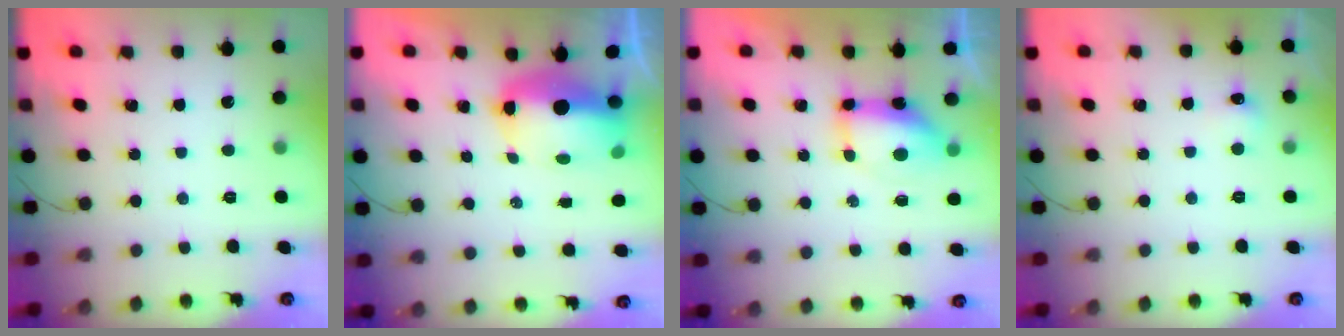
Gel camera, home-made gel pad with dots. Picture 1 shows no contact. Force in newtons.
{"total": 9.9, "press": 9.7, "slide": 2.0}
{"total": 8.0, "press": 7.9, "slide": 1.1}
{"total": 4.8, "press": 4.7, "slide": 1.1}